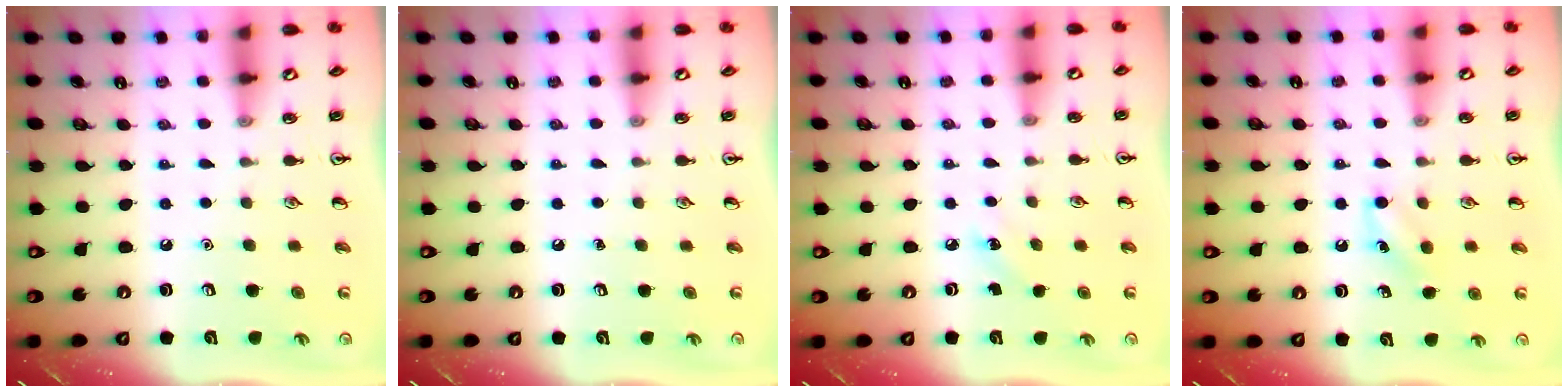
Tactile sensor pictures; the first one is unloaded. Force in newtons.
{"total": 0.0}
{"total": 3.8, "press": 3.6, "slide": 1.2}
{"total": 5.8, "press": 5.5, "slide": 1.7}